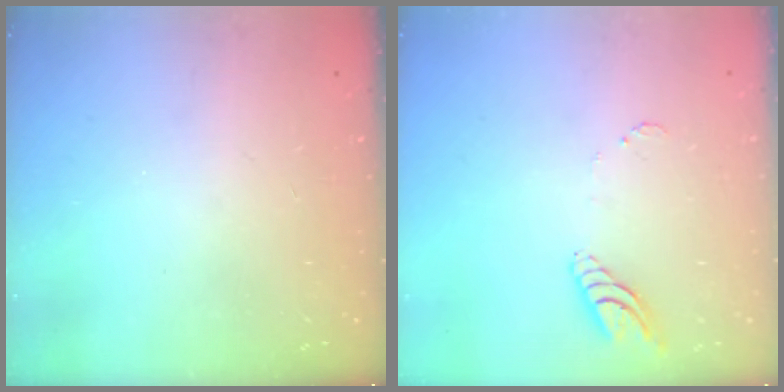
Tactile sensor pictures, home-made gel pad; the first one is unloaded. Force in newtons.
{"total": 8.8, "press": 8.8, "slide": 0.9}